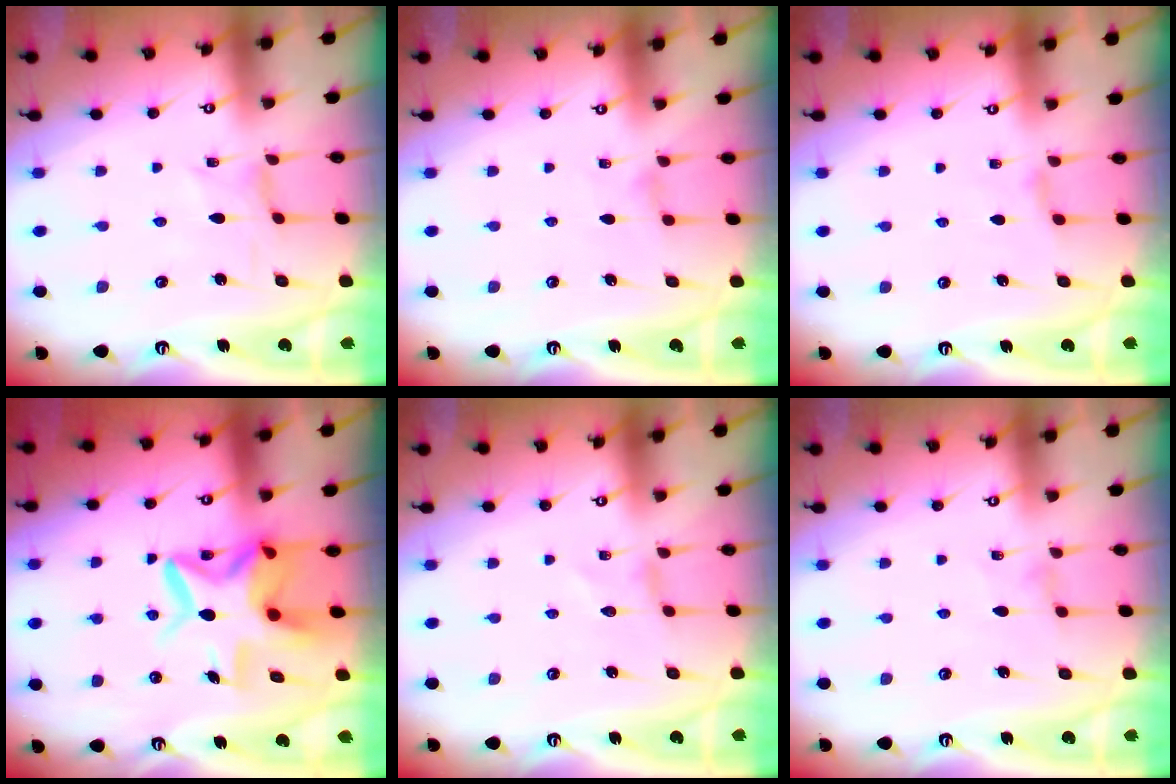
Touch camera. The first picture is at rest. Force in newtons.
{"total": 0.0}
{"total": 1.5, "press": 1.5, "slide": 0.3}
{"total": 12.7, "press": 12.6, "slide": 2.0}
{"total": 0.0}
{"total": 0.9, "press": 0.9, "slide": 0.2}